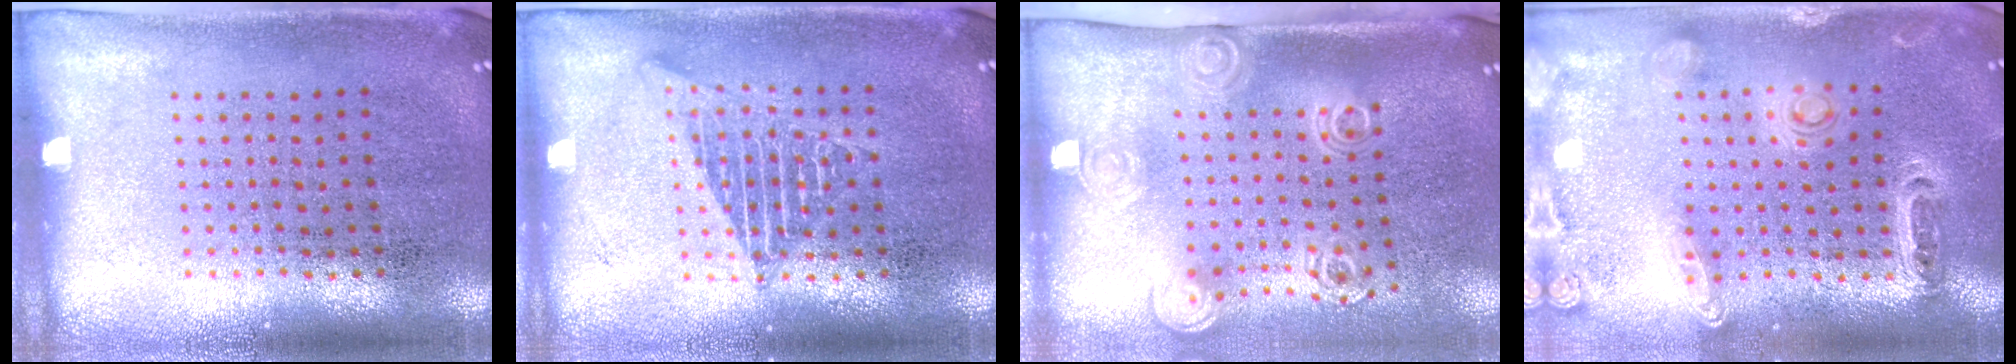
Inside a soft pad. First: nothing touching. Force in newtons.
{"total": 2.4, "press": 2.3, "slide": 0.2}
{"total": 2.0, "press": 1.4, "slide": 1.5}
{"total": 1.3, "press": 1.2, "slide": 0.4}